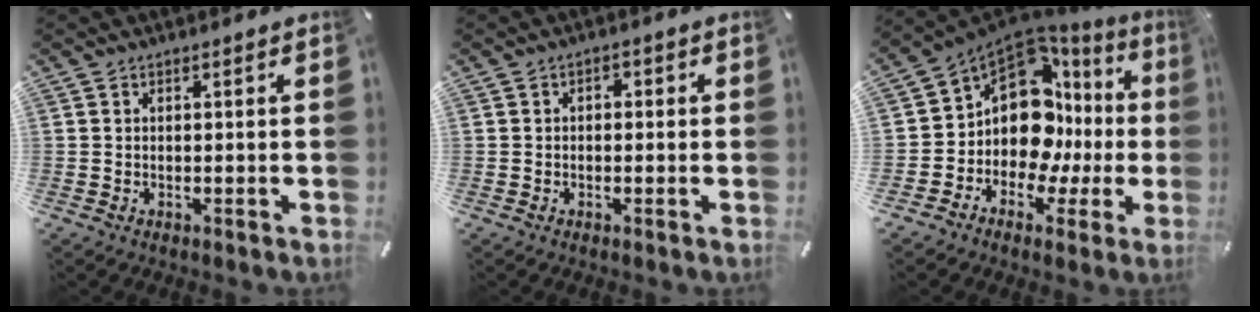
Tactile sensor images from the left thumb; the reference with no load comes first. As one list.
[{"total": 1.7, "force": [-0.8, 1.1, 1.0], "torque": [-0.019, 0.009, -0.017]}, {"total": 13.8, "force": [3.5, 10.1, 8.7], "torque": [-0.163, -0.065, 0.062]}]